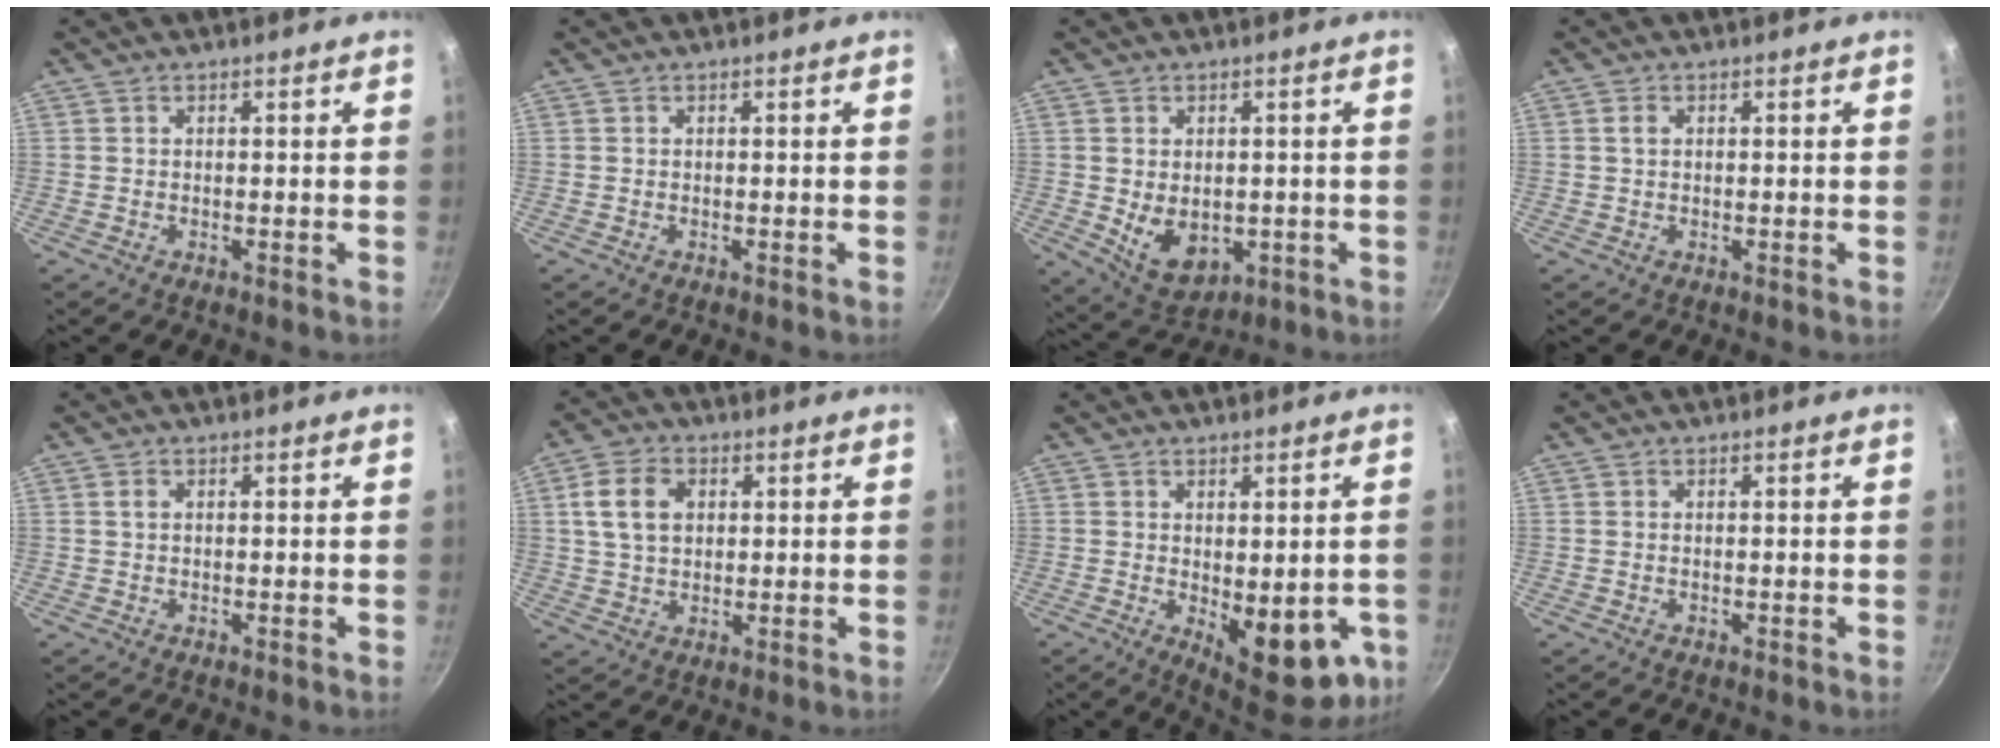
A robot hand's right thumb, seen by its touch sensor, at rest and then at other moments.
{"total": 0.0}
{"total": 8.6, "force": [-0.7, 6.2, 6.0], "torque": [-0.079, -0.013, 0.013]}
{"total": 1.2, "force": [0.3, 0.8, 0.8], "torque": [-0.011, 0.002, 0.003]}
{"total": 0.9, "force": [0.2, 0.6, 0.6], "torque": [-0.009, 0.002, 0.002]}
{"total": 8.1, "force": [1.9, 5.8, 5.3], "torque": [-0.084, 0.007, 0.031]}
{"total": 14.4, "force": [-3.0, 6.6, 12.5], "torque": [-0.127, -0.020, -0.024]}
{"total": 0.0}